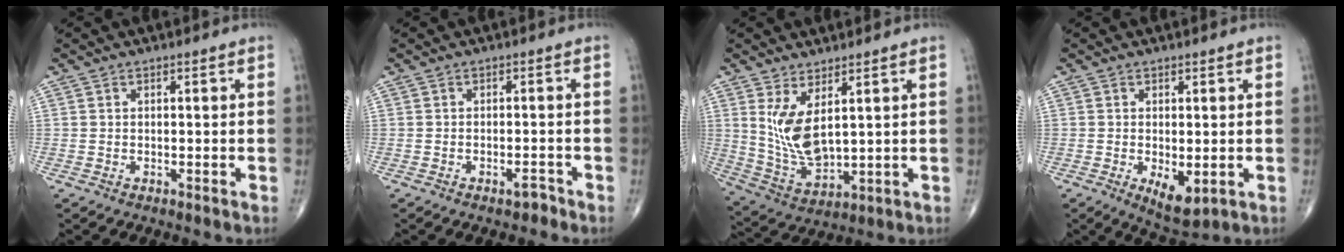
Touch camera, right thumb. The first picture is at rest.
{"total": 1.8, "force": [-1.3, 0.7, 1.0], "torque": [-0.011, 0.007, -0.022]}
{"total": 9.5, "force": [3.1, 4.1, 8.0], "torque": [-0.154, -0.036, 0.077]}
{"total": 5.7, "force": [-1.2, 2.6, 4.9], "torque": [-0.073, -0.017, -0.009]}